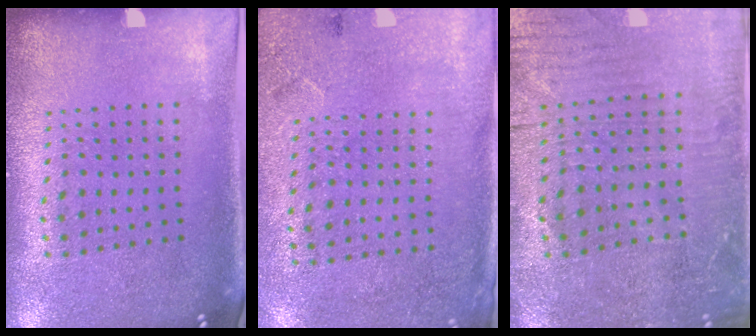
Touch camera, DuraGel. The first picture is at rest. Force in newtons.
{"total": 2.7, "press": 2.2, "slide": 1.6}
{"total": 1.4, "press": 1.3, "slide": 0.5}